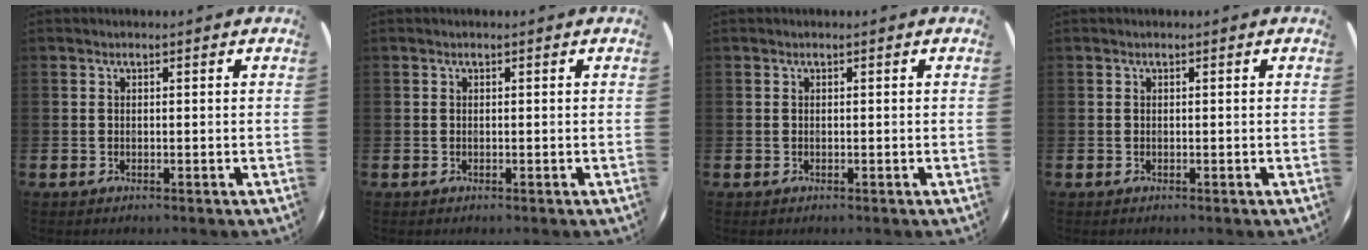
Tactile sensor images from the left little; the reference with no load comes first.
{"total": 0.0}
{"total": 0.0}
{"total": 0.0}